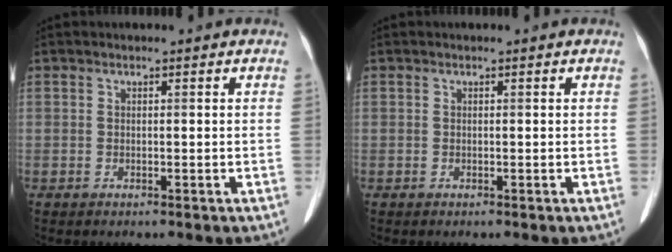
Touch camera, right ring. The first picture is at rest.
{"total": 0.0}